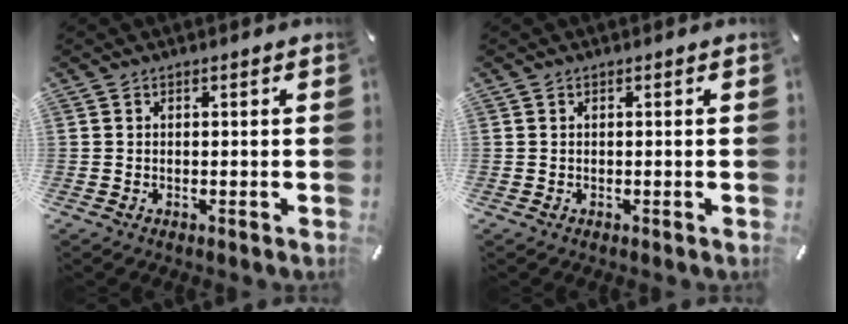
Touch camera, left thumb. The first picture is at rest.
{"total": 0.0}